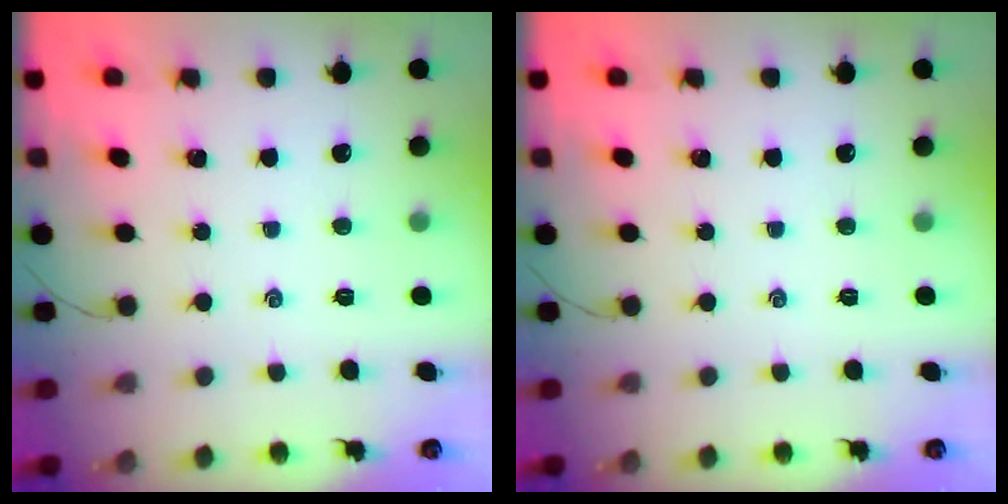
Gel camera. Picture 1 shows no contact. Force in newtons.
{"total": 0.0}